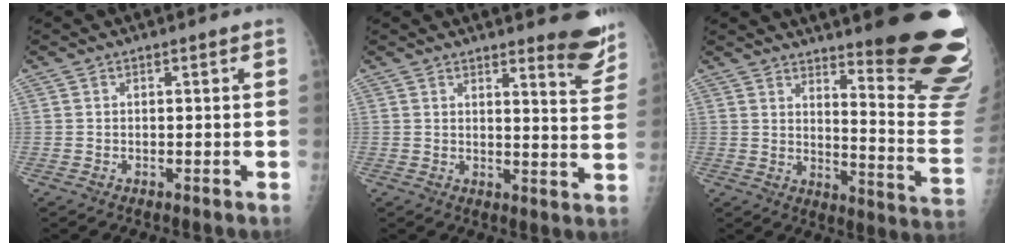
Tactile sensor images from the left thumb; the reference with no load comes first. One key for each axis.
{"total": 7.8, "fx": 6.6, "fy": 1.4, "fz": 4.0, "tx": -0.028, "ty": -0.056, "tz": 0.071}
{"total": 21.3, "fx": 15.7, "fy": 2.5, "fz": 14.2, "tx": -0.158, "ty": -0.149, "tz": 0.201}